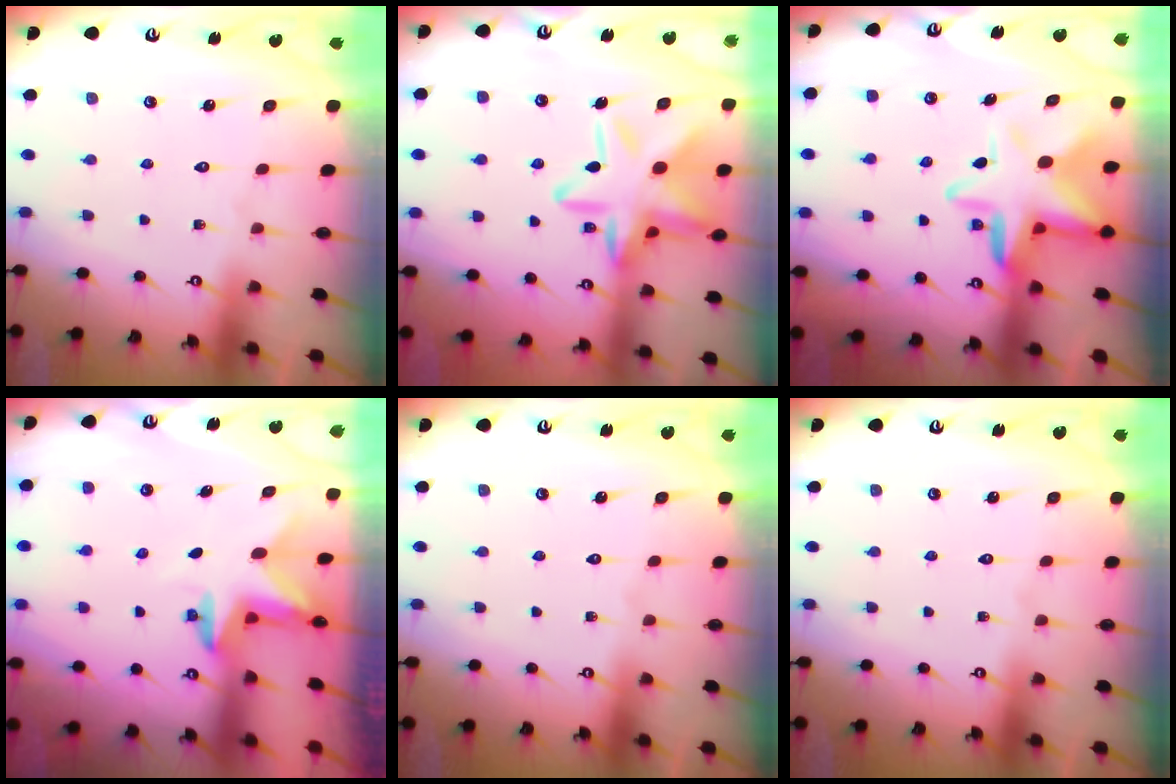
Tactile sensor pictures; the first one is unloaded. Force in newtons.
{"total": 18.8, "press": 18.7, "slide": 1.5}
{"total": 10.0, "press": 9.7, "slide": 2.3}
{"total": 2.5, "press": 2.5, "slide": 0.4}
{"total": 0.0}
{"total": 0.0}